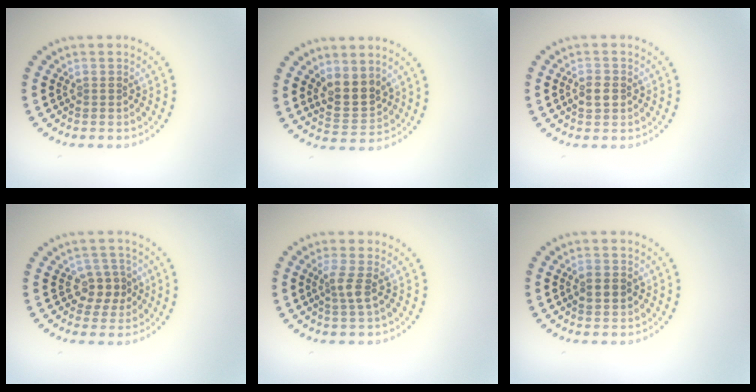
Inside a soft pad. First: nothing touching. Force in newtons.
{"total": 3.3, "press": 3.0, "slide": 1.5}
{"total": 1.6, "press": 1.6, "slide": 0.0}
{"total": 2.7, "press": 2.5, "slide": 1.0}
{"total": 1.9, "press": 1.5, "slide": 1.1}
{"total": 2.4, "press": 2.3, "slide": 0.1}